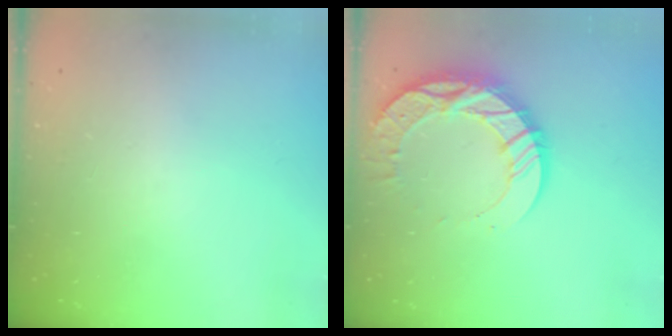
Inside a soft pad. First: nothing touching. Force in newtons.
{"total": 14.6, "press": 14.5, "slide": 1.1}